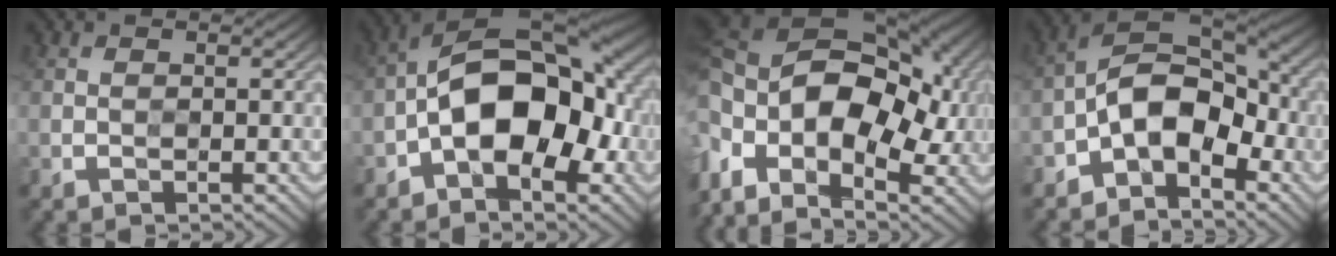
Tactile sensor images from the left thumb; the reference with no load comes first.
{"total": 14.8, "force": [-2.3, 8.3, 12.1], "torque": [-0.186, 0.009, -0.055]}
{"total": 17.9, "force": [-0.6, 11.8, 13.4], "torque": [-0.268, -0.028, 0.032]}
{"total": 10.1, "force": [-3.9, 5.7, 7.4], "torque": [-0.124, 0.007, -0.088]}